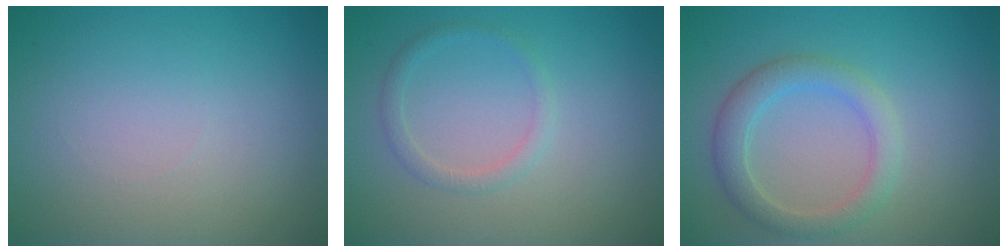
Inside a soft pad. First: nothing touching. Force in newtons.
{"total": 1.3, "press": 1.3, "slide": 0.1}
{"total": 3.1, "press": 3.1, "slide": 0.0}